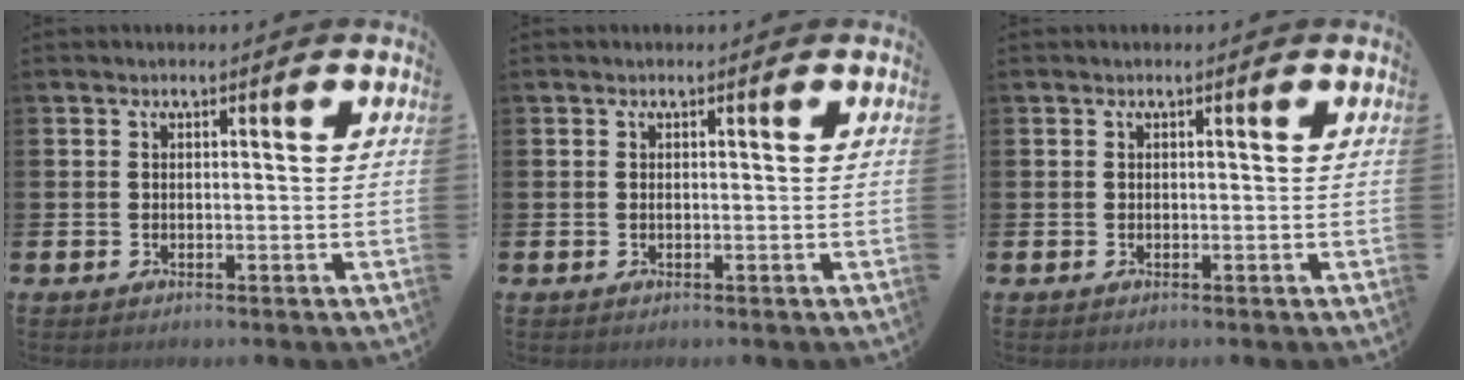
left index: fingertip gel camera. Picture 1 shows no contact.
{"total": 0.0}
{"total": 0.0}